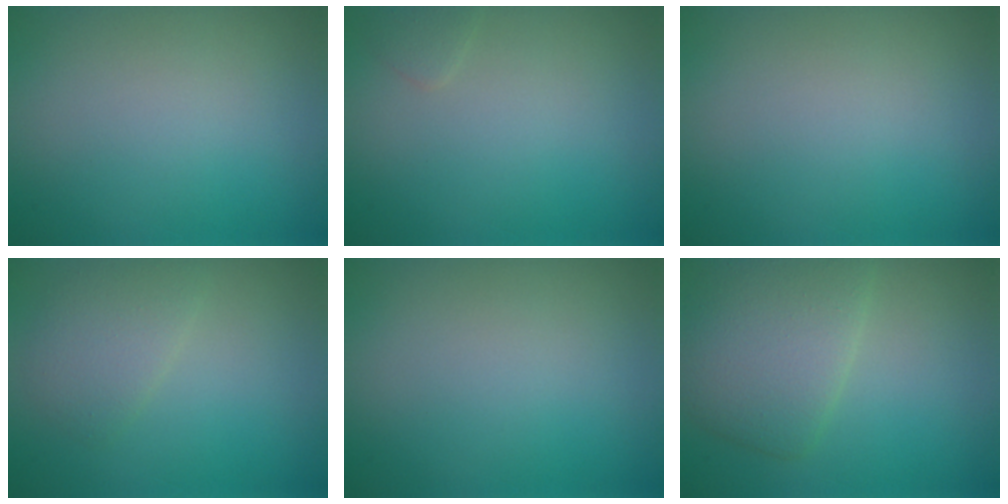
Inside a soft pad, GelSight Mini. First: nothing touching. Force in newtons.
{"total": 0.8, "press": 0.8, "slide": 0.0}
{"total": 0.0}
{"total": 2.4, "press": 2.4, "slide": 0.2}
{"total": 0.0}
{"total": 5.0, "press": 5.0, "slide": 0.3}